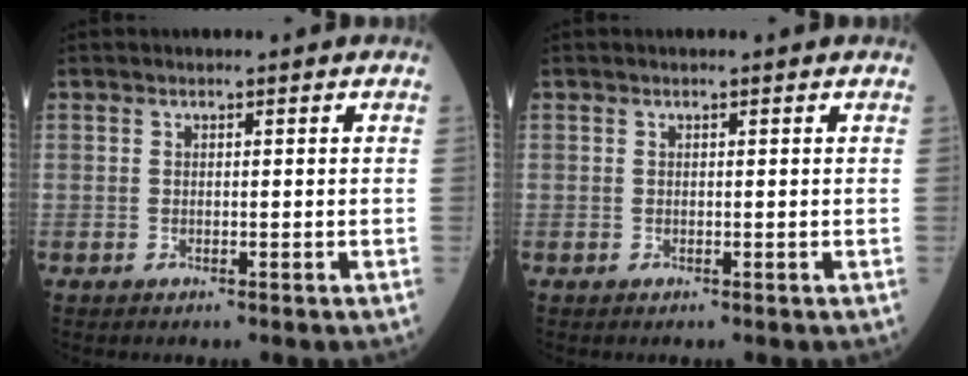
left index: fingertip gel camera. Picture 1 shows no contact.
{"total": 0.7, "force": [0.6, -0.1, 0.4], "torque": [-0.009, 0.002, 0.011]}